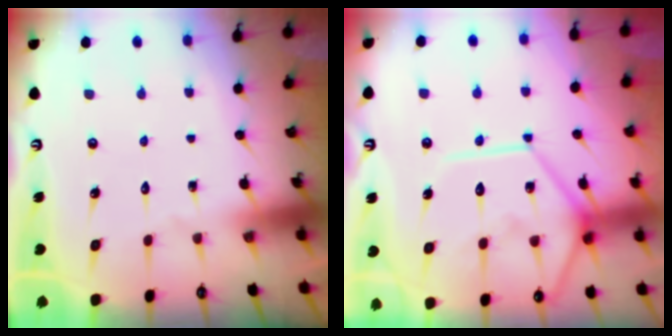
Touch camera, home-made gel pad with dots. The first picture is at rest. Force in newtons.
{"total": 15.7, "press": 15.6, "slide": 1.9}